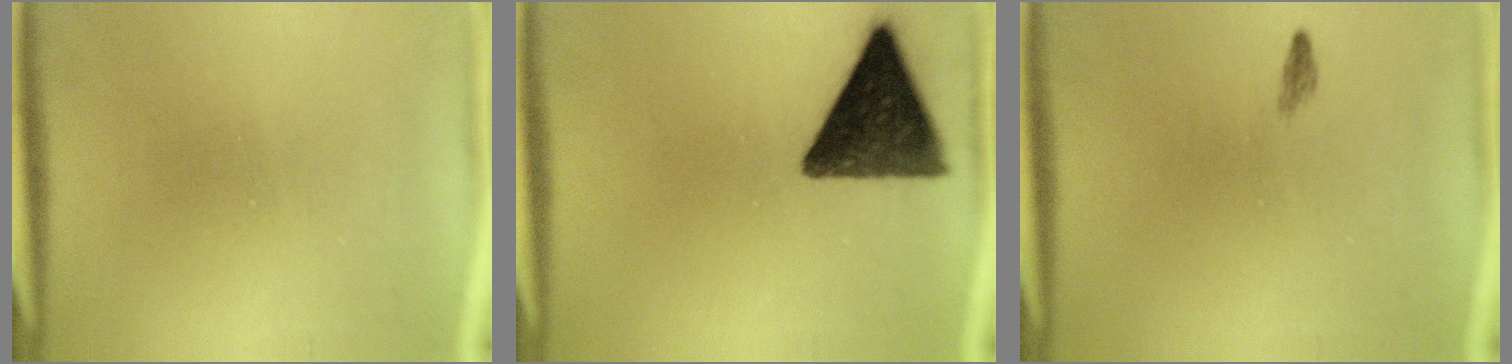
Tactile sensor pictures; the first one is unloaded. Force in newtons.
{"total": 13.8}
{"total": 0.5}